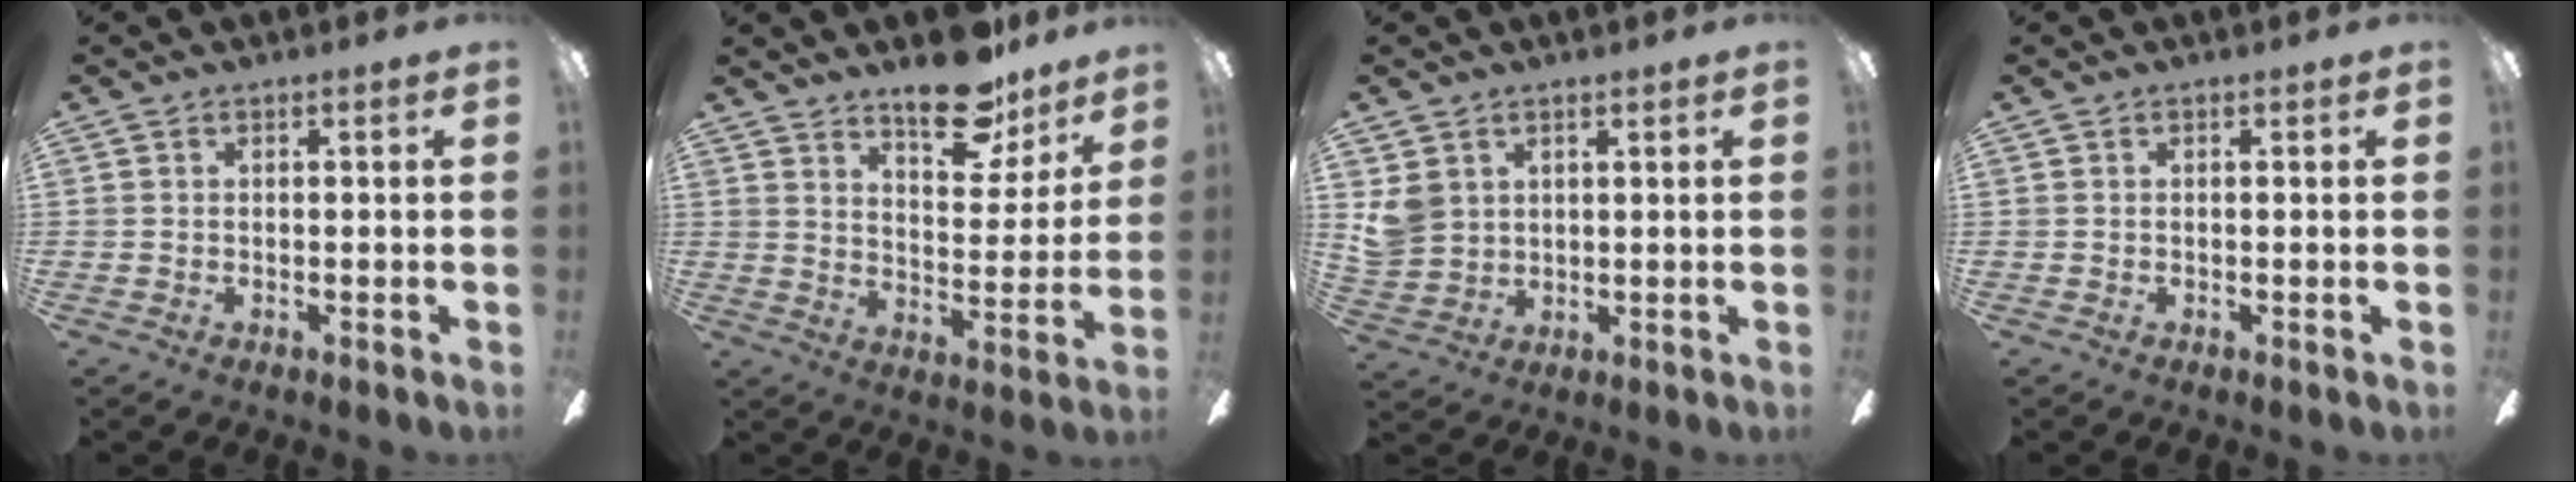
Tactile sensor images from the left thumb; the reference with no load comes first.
{"total": 14.5, "force": [11.1, 6.0, 7.1], "torque": [-0.085, -0.067, 0.192]}
{"total": 6.3, "force": [2.7, 5.4, 1.6], "torque": [-0.029, 0.000, 0.056]}
{"total": 0.0}